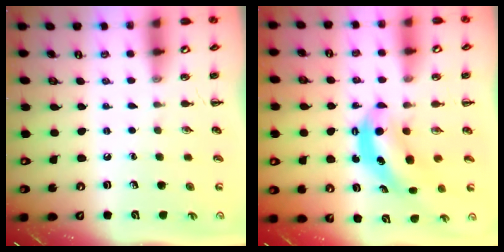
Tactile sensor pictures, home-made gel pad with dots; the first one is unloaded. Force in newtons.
{"total": 6.1, "press": 6.1, "slide": 0.5}